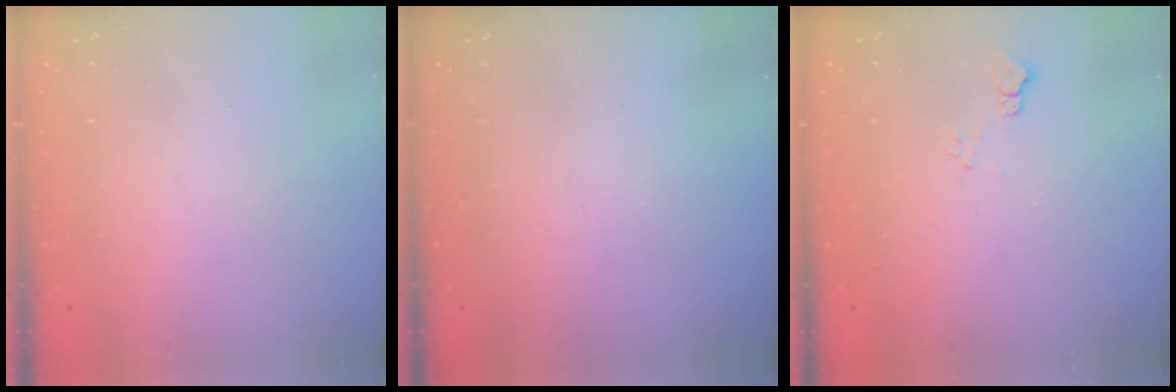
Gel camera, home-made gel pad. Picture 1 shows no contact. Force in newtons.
{"total": 0.0}
{"total": 3.2, "press": 3.2, "slide": 0.5}